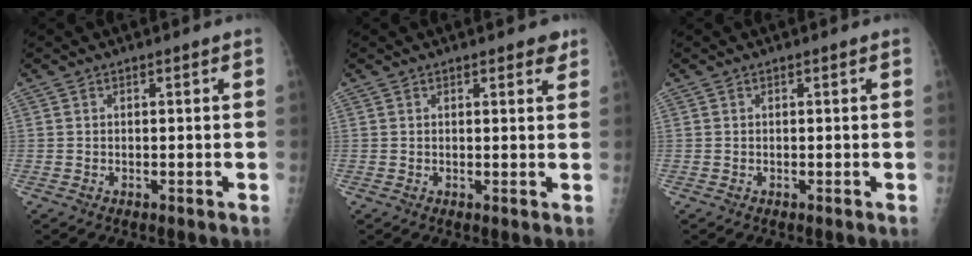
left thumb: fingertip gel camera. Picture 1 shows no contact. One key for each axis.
{"total": 2.7, "fx": 1.9, "fy": 0.9, "fz": 1.7, "tx": -0.009, "ty": -0.007, "tz": 0.021}
{"total": 0.0}